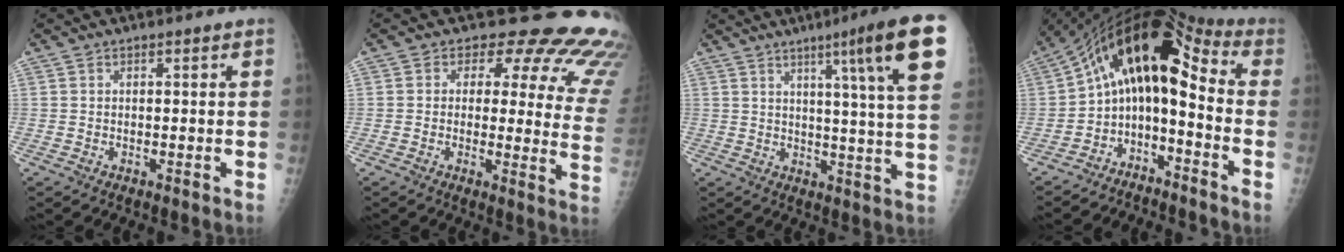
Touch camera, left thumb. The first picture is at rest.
{"total": 18.7, "force": [14.2, 8.4, 8.7], "torque": [-0.049, -0.091, 0.127]}
{"total": 16.6, "force": [8.0, 0.5, 14.6], "torque": [-0.191, -0.032, 0.095]}
{"total": 14.7, "force": [-3.0, 7.8, 12.0], "torque": [-0.168, 0.114, -0.058]}